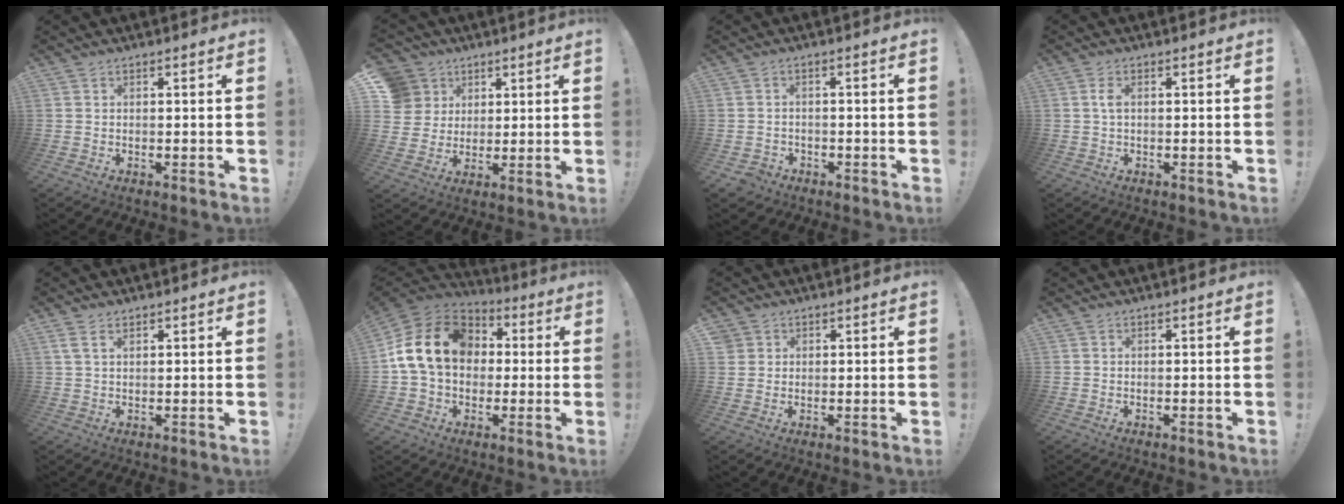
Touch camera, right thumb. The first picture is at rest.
{"total": 10.0, "force": [3.6, 9.0, 2.4], "torque": [-0.023, -0.019, 0.077]}
{"total": 2.2, "force": [-1.3, 1.7, 0.5], "torque": [-0.011, 0.004, -0.022]}
{"total": 2.4, "force": [0.1, 1.4, 2.0], "torque": [-0.032, 0.005, -0.001]}
{"total": 3.0, "force": [1.5, 1.4, 2.1], "torque": [-0.038, -0.001, 0.028]}
{"total": 19.6, "force": [3.2, 14.5, 12.7], "torque": [-0.216, 0.008, 0.060]}
{"total": 2.6, "force": [1.4, 2.2, 0.3], "torque": [0.003, -0.009, 0.024]}
{"total": 0.0}